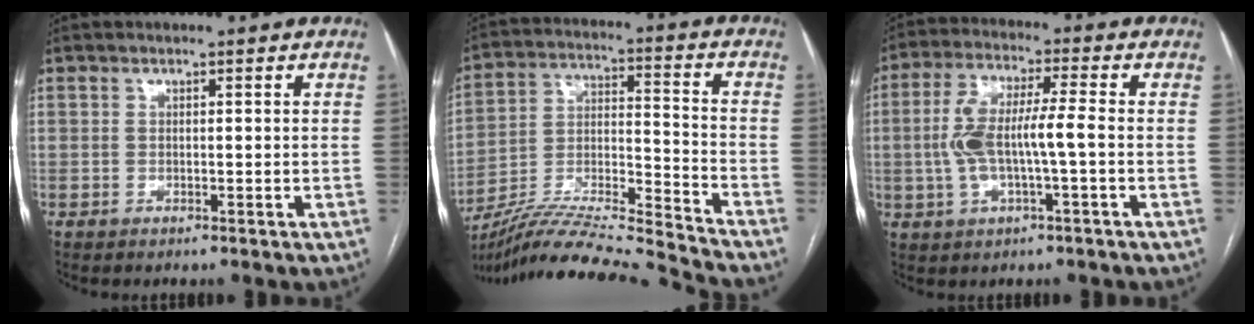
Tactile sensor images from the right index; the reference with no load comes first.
{"total": 19.5, "force": [-18.2, -1.3, 6.8], "torque": [-0.144, 0.000, -0.315]}
{"total": 9.4, "force": [-1.0, 1.8, 9.1], "torque": [-0.189, 0.019, -0.019]}